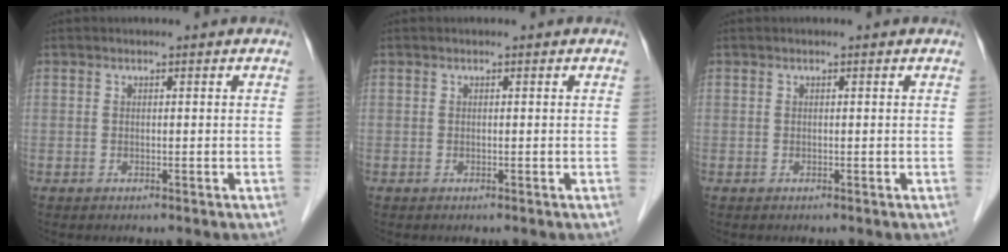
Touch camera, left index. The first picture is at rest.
{"total": 0.0}
{"total": 0.0}